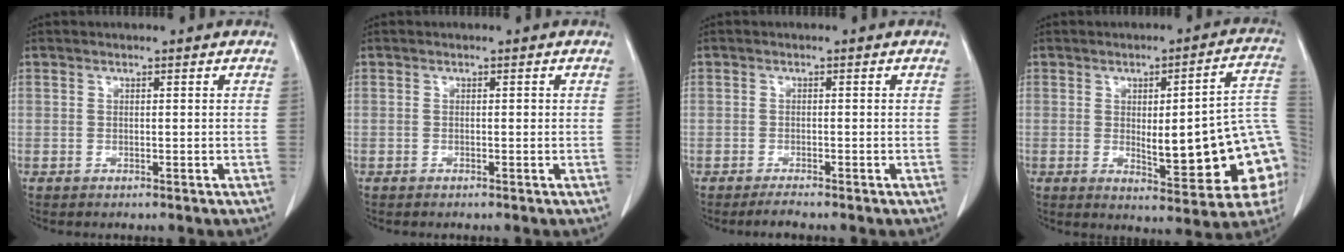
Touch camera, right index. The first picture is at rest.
{"total": 0.0}
{"total": 1.3, "force": [-1.3, 0.2, 0.3], "torque": [-0.007, -0.003, -0.021]}
{"total": 19.2, "force": [-2.3, 4.1, 18.6], "torque": [-0.164, 0.027, -0.012]}